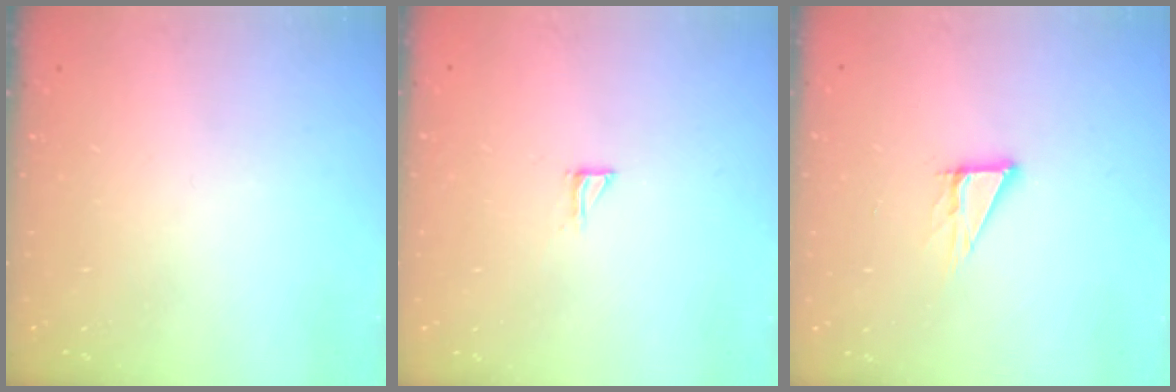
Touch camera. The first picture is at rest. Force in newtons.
{"total": 3.3, "press": 3.3, "slide": 0.3}
{"total": 5.6, "press": 5.6, "slide": 0.3}